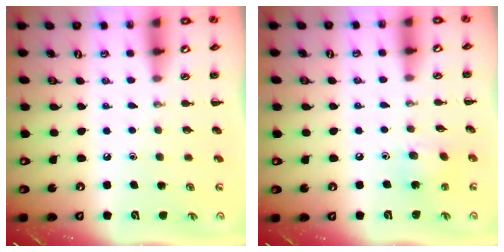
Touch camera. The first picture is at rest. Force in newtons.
{"total": 6.4, "press": 6.2, "slide": 1.5}